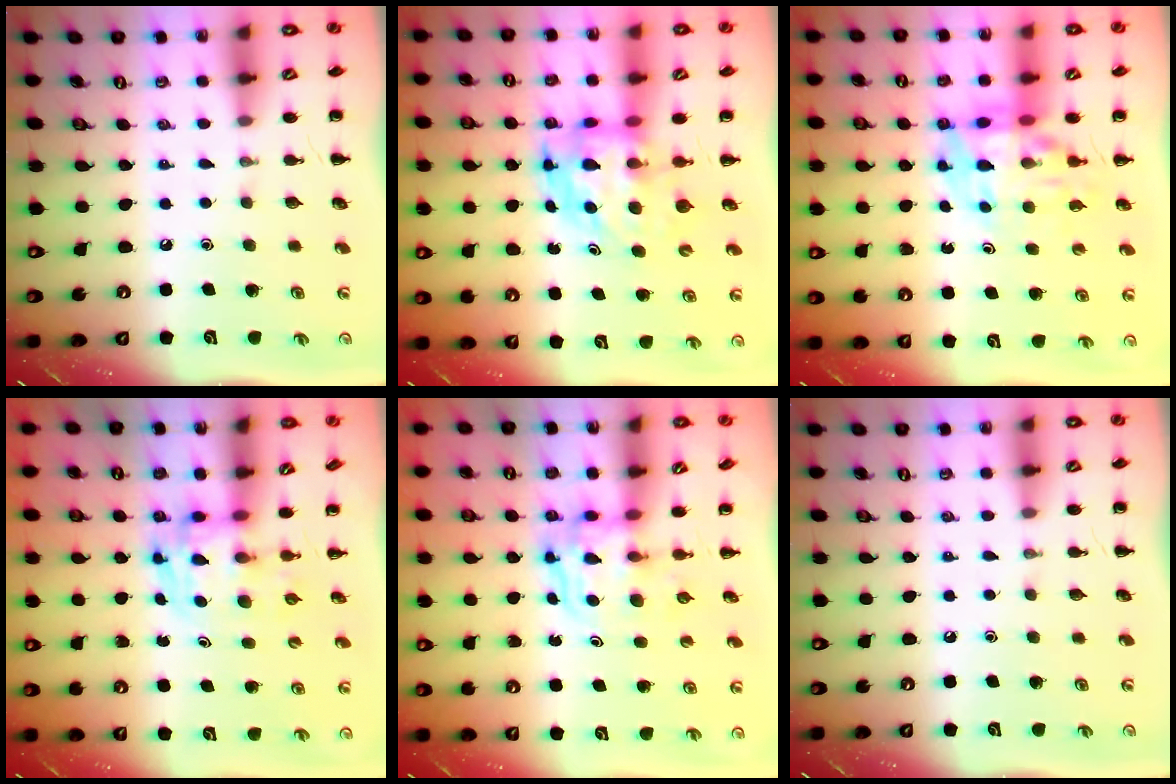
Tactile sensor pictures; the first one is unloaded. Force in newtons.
{"total": 5.9, "press": 5.7, "slide": 1.6}
{"total": 11.2, "press": 10.8, "slide": 3.1}
{"total": 3.5, "press": 3.5, "slide": 0.6}
{"total": 3.6, "press": 3.6, "slide": 0.2}
{"total": 0.0}